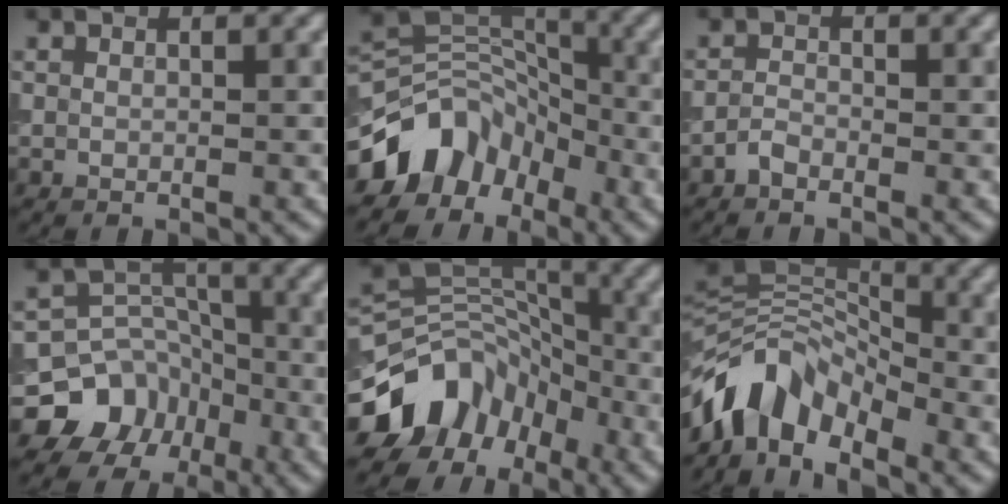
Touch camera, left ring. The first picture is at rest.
{"total": 7.1, "force": [-4.1, 4.9, 3.0], "torque": [-0.038, 0.006, -0.089]}
{"total": 1.0, "force": [-0.9, 0.3, 0.4], "torque": [-0.008, 0.005, -0.021]}
{"total": 8.5, "force": [-4.7, 6.9, 1.4], "torque": [-0.004, 0.005, -0.101]}
{"total": 8.8, "force": [-4.9, 6.3, 3.6], "torque": [-0.056, 0.003, -0.096]}
{"total": 7.2, "force": [-4.2, 4.2, 4.0], "torque": [-0.061, 0.007, -0.089]}